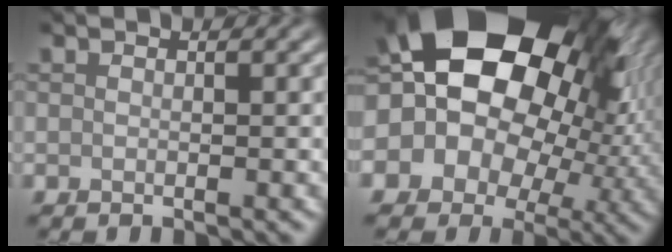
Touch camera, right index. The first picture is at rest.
{"total": 23.4, "force": [6.0, 16.7, 15.3], "torque": [-0.244, 0.056, 0.060]}